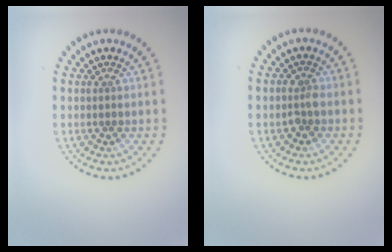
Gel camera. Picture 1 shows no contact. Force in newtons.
{"total": 1.3, "press": 1.3, "slide": 0.3}